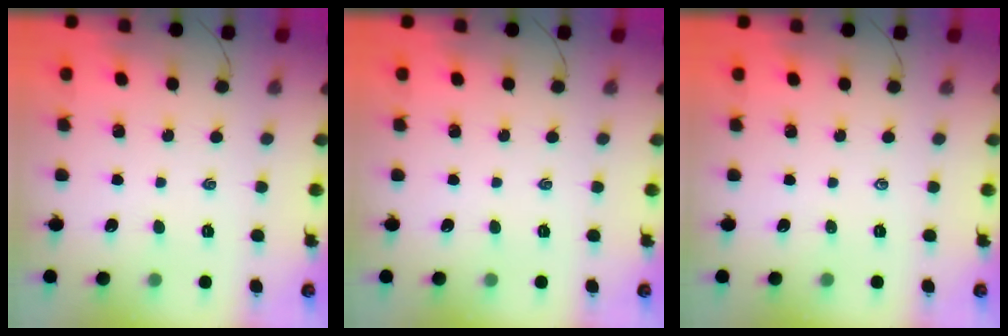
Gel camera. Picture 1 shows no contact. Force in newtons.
{"total": 0.0}
{"total": 0.0}